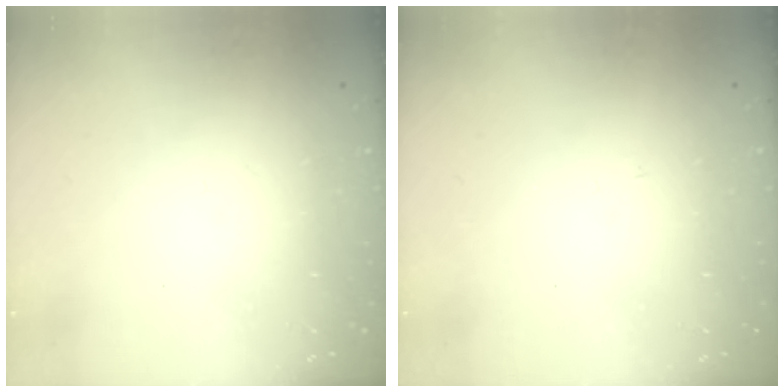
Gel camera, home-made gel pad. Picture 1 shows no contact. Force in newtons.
{"total": 2.7, "press": 2.7, "slide": 0.3}